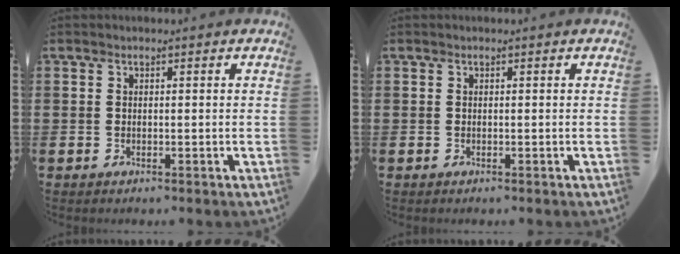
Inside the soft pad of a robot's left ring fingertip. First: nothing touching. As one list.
[{"total": 0.0}]